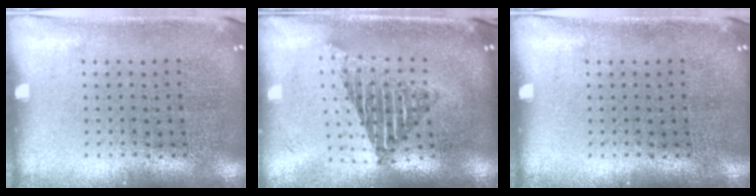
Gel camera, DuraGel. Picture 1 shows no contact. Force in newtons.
{"total": 1.9, "press": 1.5, "slide": 1.1}
{"total": 0.0}